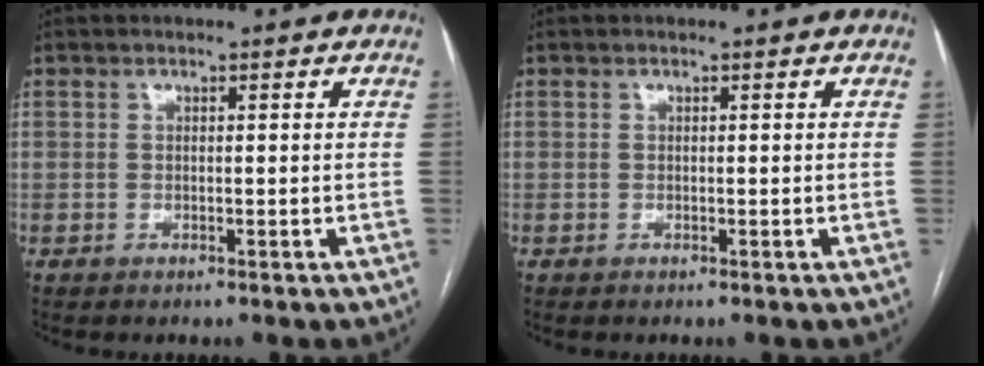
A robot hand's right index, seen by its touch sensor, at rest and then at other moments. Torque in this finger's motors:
{"motor_torque": [0.00, 0.00, 0.00, 0.00]}